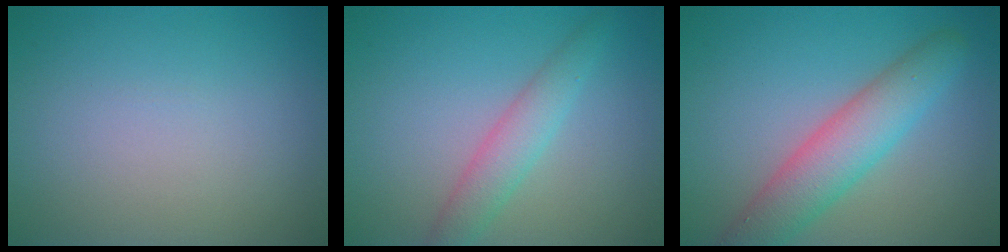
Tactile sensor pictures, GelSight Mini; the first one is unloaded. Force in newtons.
{"total": 2.9, "press": 2.9, "slide": 0.1}
{"total": 5.5, "press": 5.5, "slide": 0.4}